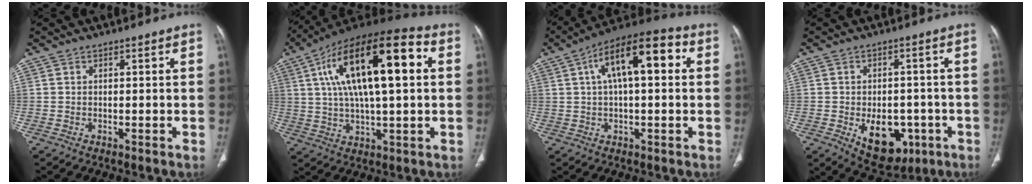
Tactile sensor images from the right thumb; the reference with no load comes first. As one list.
[{"total": 24.6, "force": [5.7, 9.0, 22.2], "torque": [-0.376, 0.023, 0.086]}, {"total": 14.9, "force": [3.7, 6.0, 13.1], "torque": [-0.197, 0.031, 0.050]}, {"total": 11.8, "force": [-4.1, 7.7, 8.0], "torque": [-0.082, 0.014, -0.040]}]